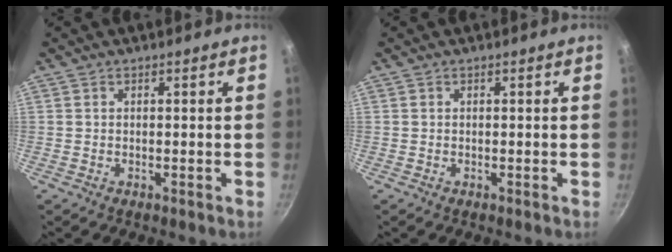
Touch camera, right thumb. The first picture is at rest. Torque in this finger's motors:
{"motor_torque": [0.00, 0.39, 0.43, -0.25, 0.00]}